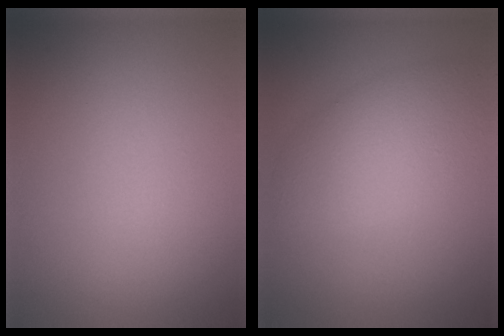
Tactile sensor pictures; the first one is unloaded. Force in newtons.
{"total": 5.4, "press": 5.4, "slide": 0.2}